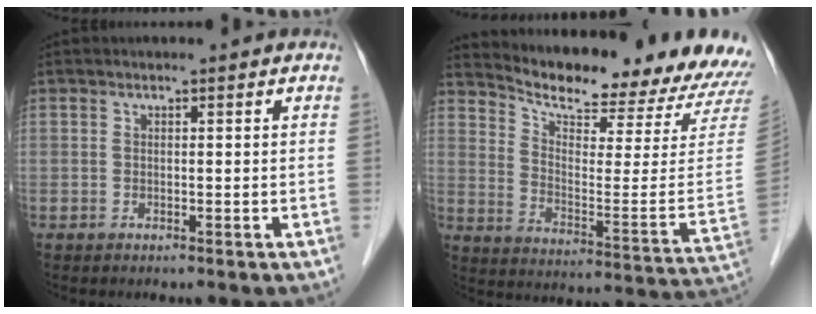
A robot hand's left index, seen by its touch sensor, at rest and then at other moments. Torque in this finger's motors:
{"motor_torque": [0.63, -0.93, 0.23, 0.03]}